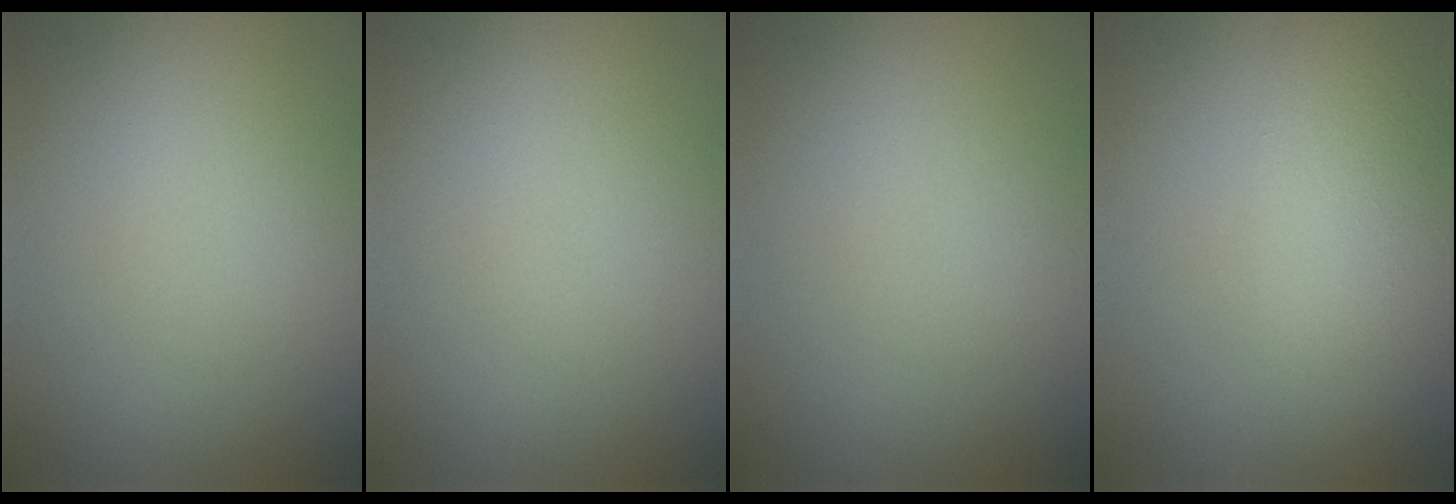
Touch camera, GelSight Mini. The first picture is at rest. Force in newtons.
{"total": 0.0}
{"total": 0.0}
{"total": 7.4, "press": 7.4, "slide": 0.3}